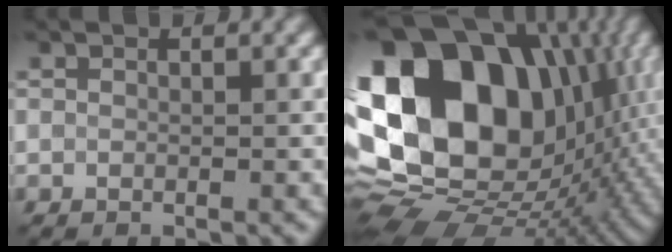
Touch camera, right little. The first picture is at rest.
{"total": 20.4, "force": [3.2, 14.6, 13.8], "torque": [-0.289, 0.023, 0.064]}